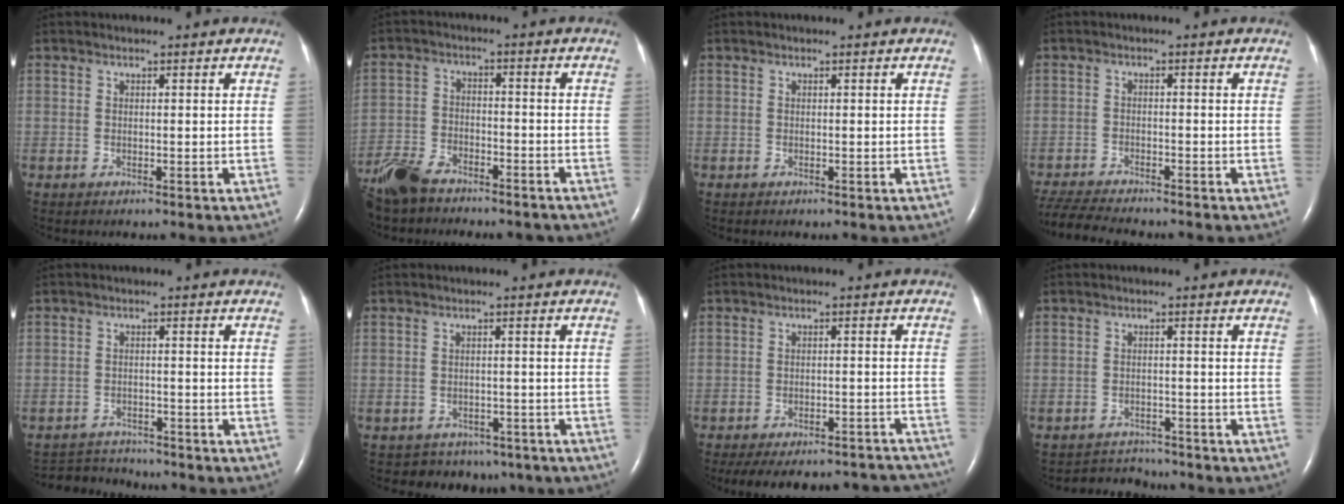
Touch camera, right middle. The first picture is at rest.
{"total": 11.7, "force": [-9.6, 4.5, 4.9], "torque": [-0.107, -0.009, -0.161]}
{"total": 0.0}
{"total": 7.9, "force": [-7.4, 0.4, 2.8], "torque": [-0.052, -0.018, -0.125]}
{"total": 5.3, "force": [-5.2, 0.7, -0.4], "torque": [-0.001, -0.001, -0.087]}
{"total": 5.8, "force": [-4.3, 3.8, 0.4], "torque": [-0.004, 0.015, -0.045]}
{"total": 20.1, "force": [-18.0, 6.1, 6.4], "torque": [-0.115, 0.003, -0.216]}
{"total": 4.1, "force": [-3.9, 0.7, -0.9], "torque": [0.007, 0.003, -0.061]}